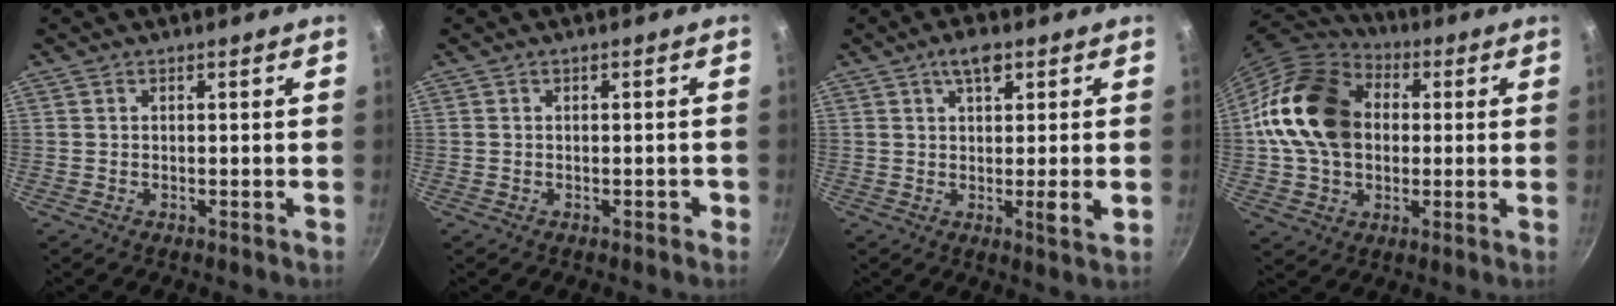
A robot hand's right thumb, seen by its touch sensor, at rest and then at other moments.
{"total": 1.2, "force": [-0.6, 0.7, 0.8], "torque": [0.001, 0.012, -0.006]}
{"total": 6.8, "force": [1.8, 2.0, 6.3], "torque": [-0.091, -0.008, 0.021]}
{"total": 20.2, "force": [2.0, 15.1, 13.3], "torque": [-0.224, 0.032, 0.028]}